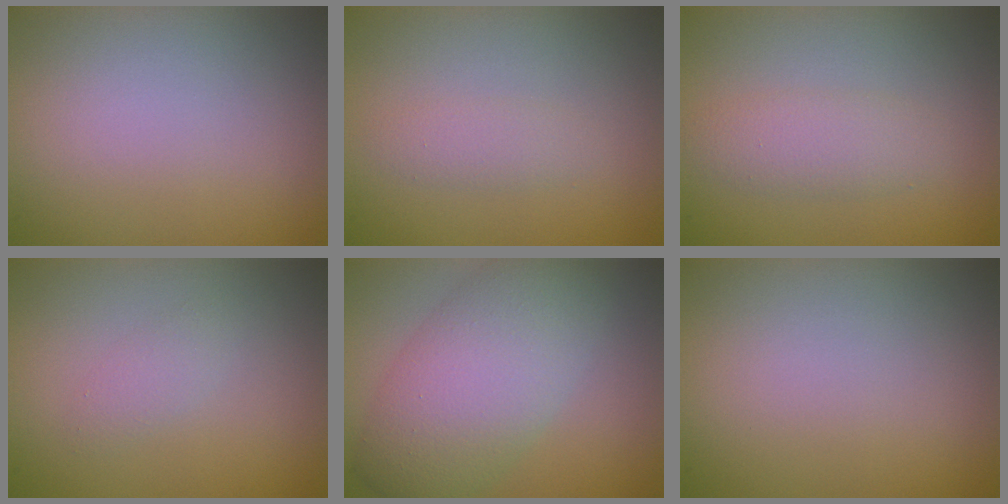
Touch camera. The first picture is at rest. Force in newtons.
{"total": 1.5, "press": 1.5, "slide": 0.1}
{"total": 2.3, "press": 2.3, "slide": 0.1}
{"total": 1.1, "press": 1.1, "slide": 0.1}
{"total": 7.6, "press": 7.6, "slide": 0.4}
{"total": 0.0}